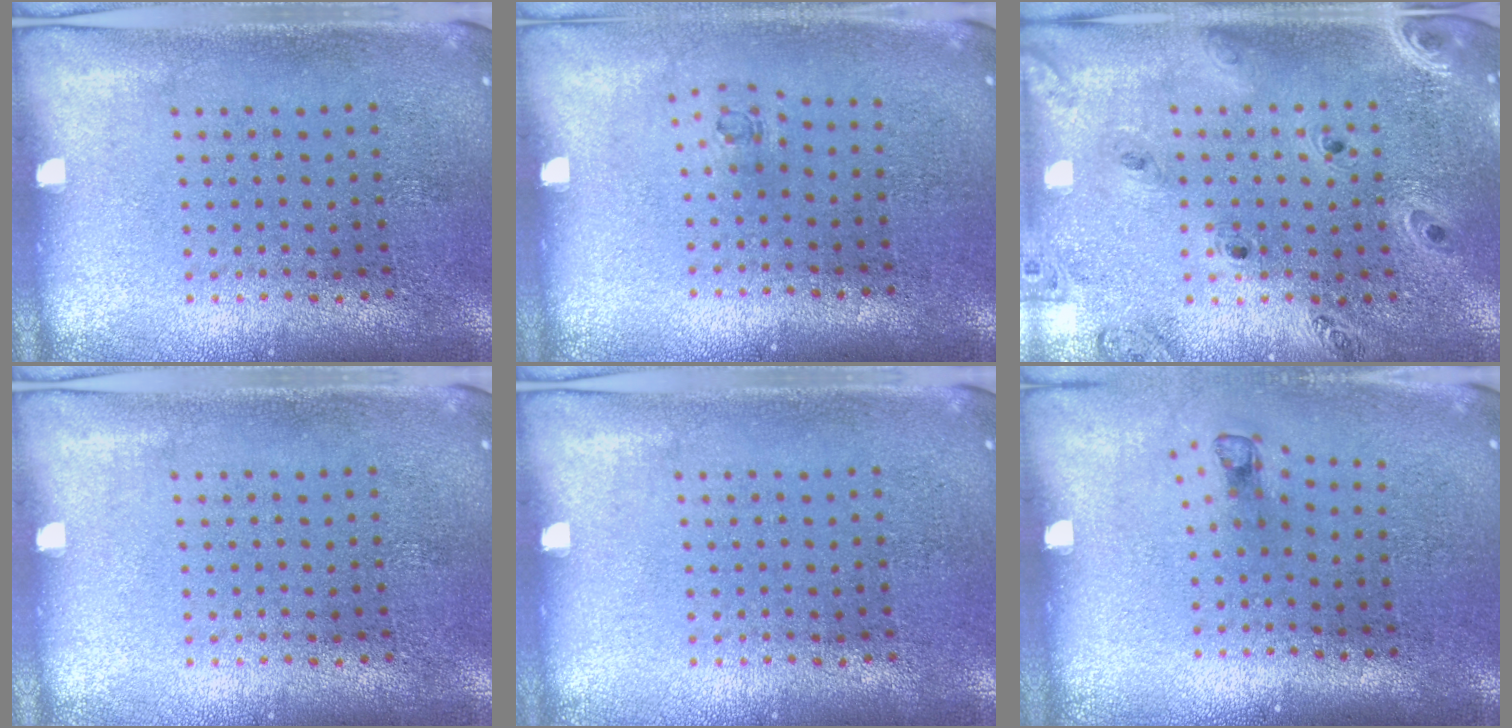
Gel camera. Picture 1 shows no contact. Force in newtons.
{"total": 0.6, "press": 0.2, "slide": 0.5}
{"total": 1.3, "press": 1.3, "slide": 0.2}
{"total": 0.0}
{"total": 0.0}
{"total": 0.8, "press": 0.4, "slide": 0.7}